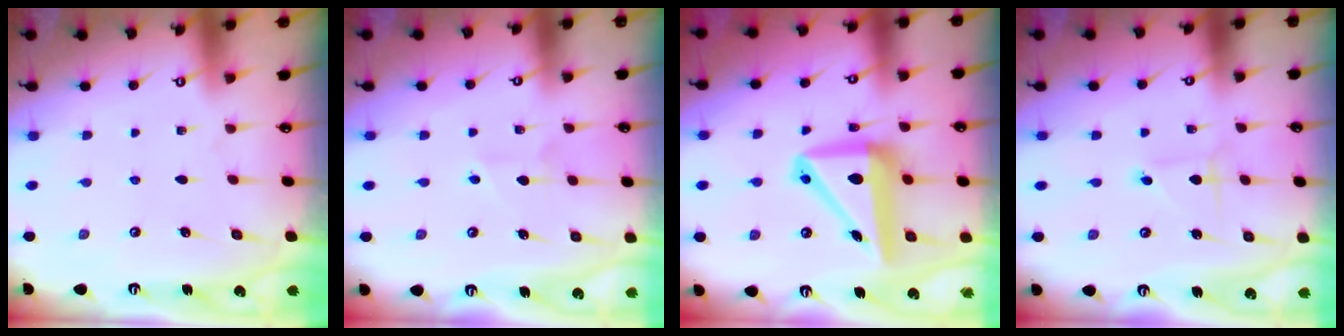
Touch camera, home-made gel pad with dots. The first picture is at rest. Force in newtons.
{"total": 4.4, "press": 4.3, "slide": 1.0}
{"total": 13.0, "press": 12.7, "slide": 2.7}
{"total": 0.9, "press": 0.9, "slide": 0.0}